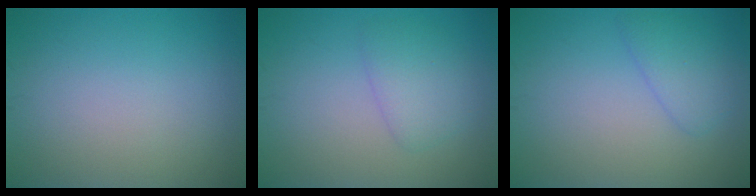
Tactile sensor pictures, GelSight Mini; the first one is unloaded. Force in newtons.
{"total": 2.6, "press": 2.6, "slide": 0.1}
{"total": 2.4, "press": 2.4, "slide": 0.1}